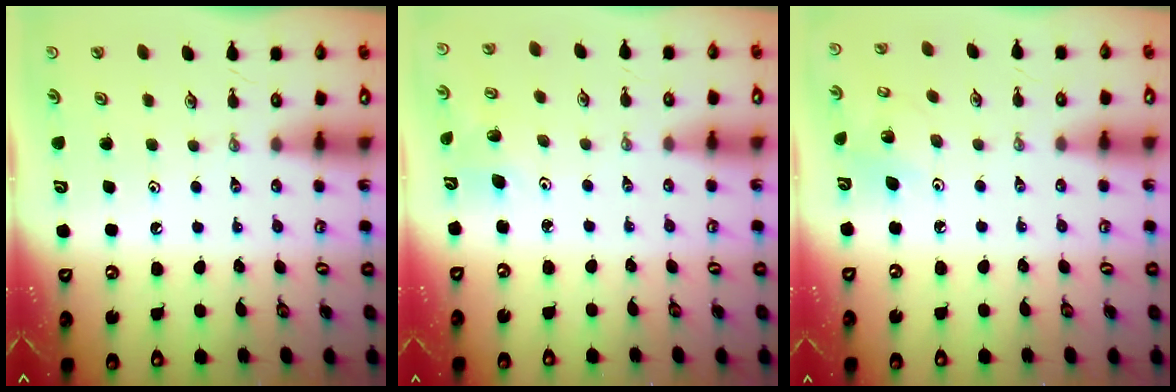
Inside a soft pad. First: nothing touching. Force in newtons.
{"total": 3.1, "press": 2.8, "slide": 1.3}
{"total": 3.6, "press": 3.6, "slide": 0.3}